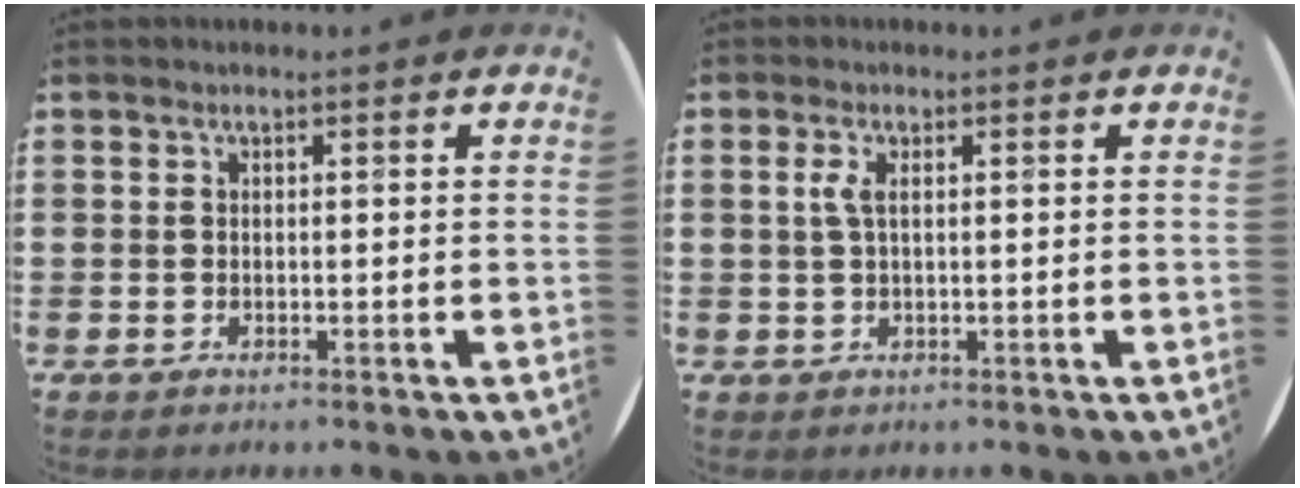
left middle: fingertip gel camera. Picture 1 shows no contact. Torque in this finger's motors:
{"motor_torque": [0.26, -0.22, 0.07, 0.05]}